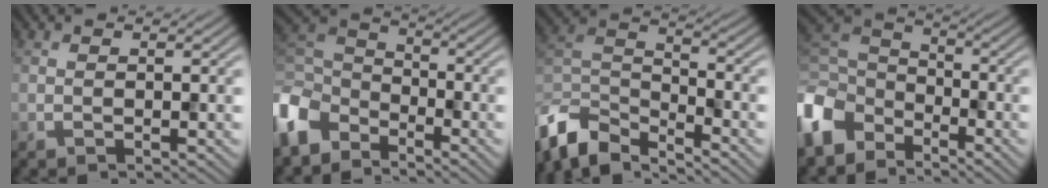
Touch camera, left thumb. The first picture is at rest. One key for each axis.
{"total": 9.6, "fx": -6.2, "fy": 5.7, "fz": 4.6, "tx": -0.131, "ty": -0.009, "tz": -0.146}
{"total": 10.4, "fx": -8.3, "fy": 3.8, "fz": 4.9, "tx": -0.110, "ty": -0.007, "tz": -0.178}
{"total": 10.7, "fx": -6.4, "fy": 6.8, "fz": 5.2, "tx": -0.152, "ty": -0.011, "tz": -0.145}